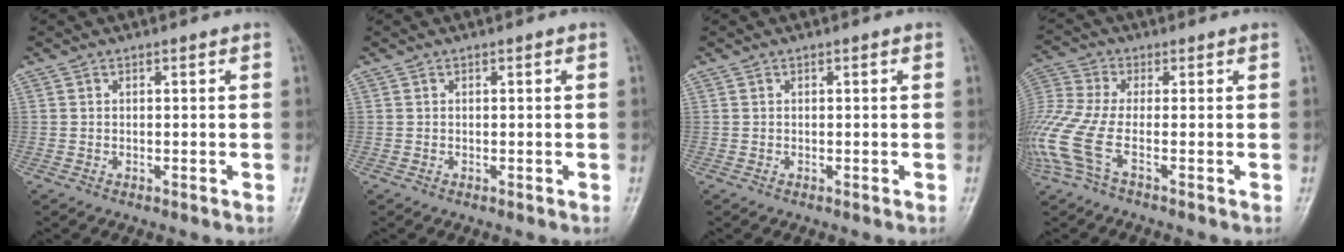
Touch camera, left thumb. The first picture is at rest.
{"total": 0.0}
{"total": 0.0}
{"total": 9.3, "force": [-3.2, 2.4, 8.3], "torque": [-0.231, 0.015, -0.075]}